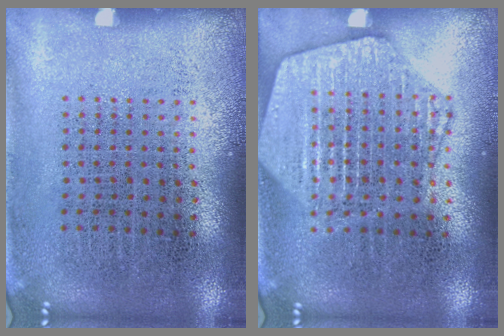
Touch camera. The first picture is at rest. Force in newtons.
{"total": 2.2, "press": 2.2, "slide": 0.3}